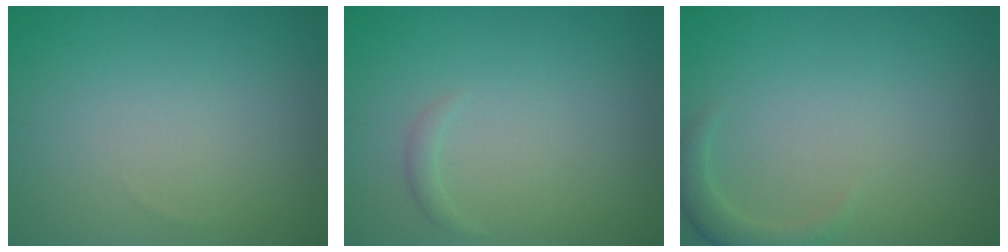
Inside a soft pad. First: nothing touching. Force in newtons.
{"total": 0.7, "press": 0.7, "slide": 0.0}
{"total": 1.8, "press": 1.8, "slide": 0.3}